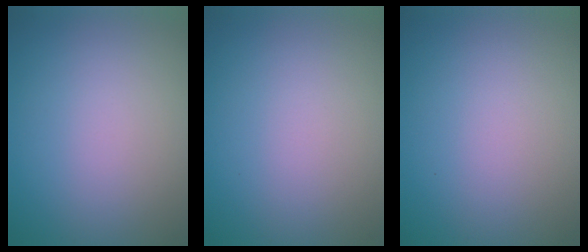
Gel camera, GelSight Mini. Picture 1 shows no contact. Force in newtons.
{"total": 0.0}
{"total": 0.0}